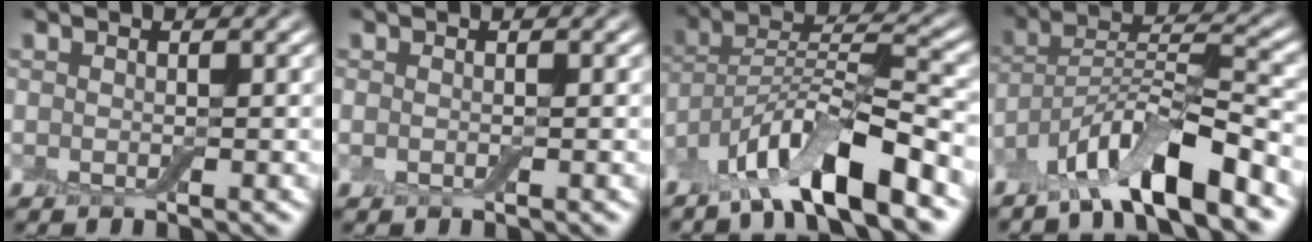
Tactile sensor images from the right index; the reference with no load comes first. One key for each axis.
{"total": 0.0}
{"total": 9.7, "fx": -6.5, "fy": 2.0, "fz": 6.9, "tx": -0.117, "ty": 0.013, "tz": -0.122}
{"total": 8.8, "fx": -6.2, "fy": 1.7, "fz": 6.0, "tx": -0.099, "ty": 0.013, "tz": -0.114}